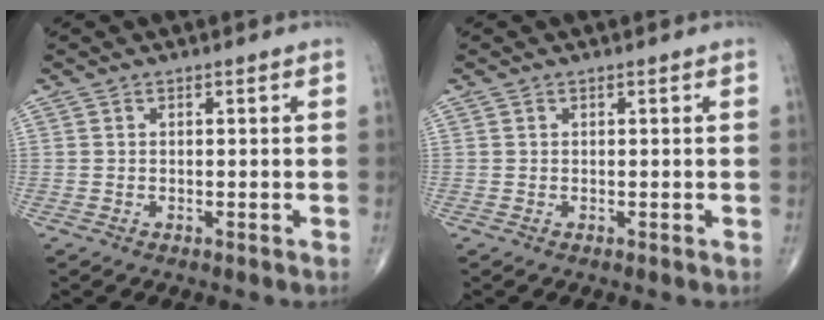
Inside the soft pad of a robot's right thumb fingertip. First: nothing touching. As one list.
[{"total": 0.0}]